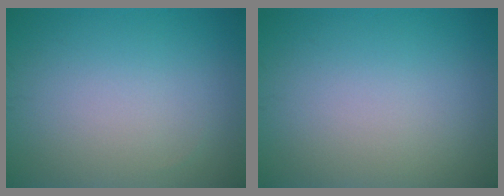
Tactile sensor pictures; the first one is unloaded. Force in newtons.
{"total": 0.0}